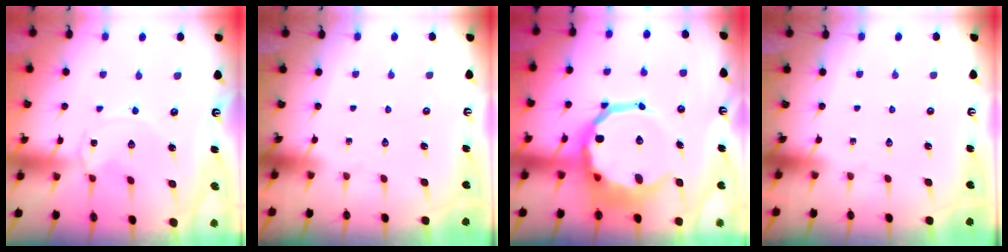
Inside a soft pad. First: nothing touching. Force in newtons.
{"total": 0.0}
{"total": 14.4, "press": 13.9, "slide": 3.4}
{"total": 0.0}